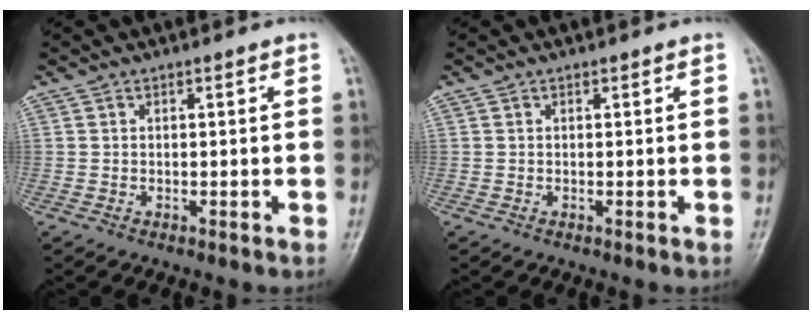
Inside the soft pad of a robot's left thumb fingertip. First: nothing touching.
{"total": 0.0}